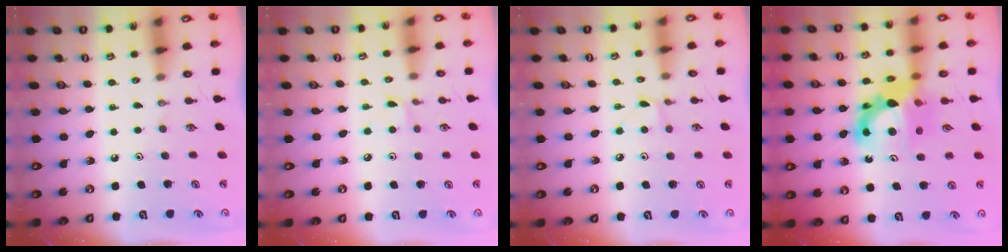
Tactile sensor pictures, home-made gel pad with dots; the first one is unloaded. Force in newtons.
{"total": 4.3, "press": 4.3, "slide": 0.6}
{"total": 4.6, "press": 4.6, "slide": 0.7}
{"total": 13.4, "press": 13.3, "slide": 1.4}